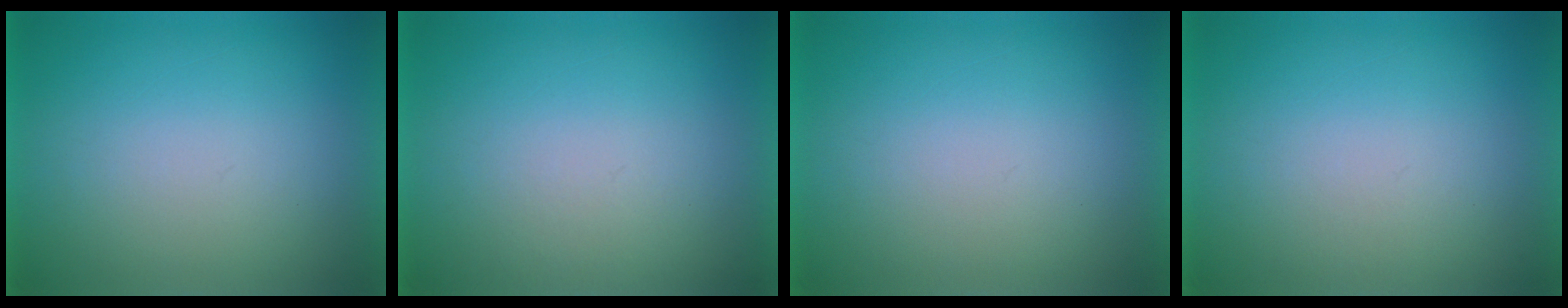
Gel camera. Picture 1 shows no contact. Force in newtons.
{"total": 1.3}
{"total": 0.0}
{"total": 1.1}